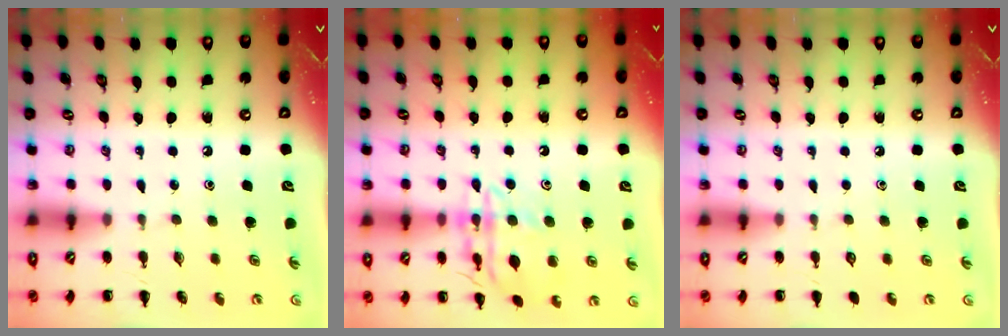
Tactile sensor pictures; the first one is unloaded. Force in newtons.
{"total": 14.0, "press": 14.0, "slide": 0.9}
{"total": 0.0}